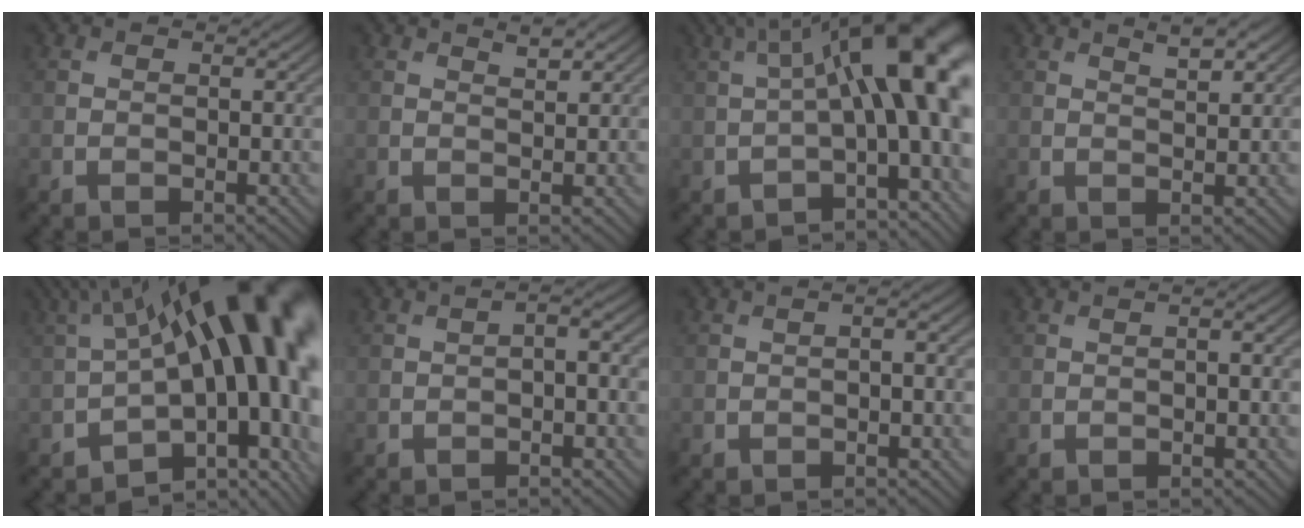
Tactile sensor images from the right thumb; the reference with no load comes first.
{"total": 1.6, "force": [1.3, 0.3, 1.0], "torque": [-0.018, 0.000, 0.023]}
{"total": 14.9, "force": [1.2, 5.0, 14.0], "torque": [-0.196, 0.019, 0.015]}
{"total": 2.5, "force": [1.7, 0.6, 1.8], "torque": [-0.030, -0.001, 0.034]}
{"total": 20.6, "force": [2.7, 9.0, 18.3], "torque": [-0.236, -0.012, 0.076]}
{"total": 2.1, "force": [-0.4, 0.5, 2.0], "torque": [-0.033, 0.004, -0.009]}
{"total": 1.7, "force": [-0.3, 0.4, 1.6], "torque": [-0.026, 0.005, -0.005]}
{"total": 1.4, "force": [-0.1, 0.3, 1.4], "torque": [-0.022, 0.004, -0.002]}